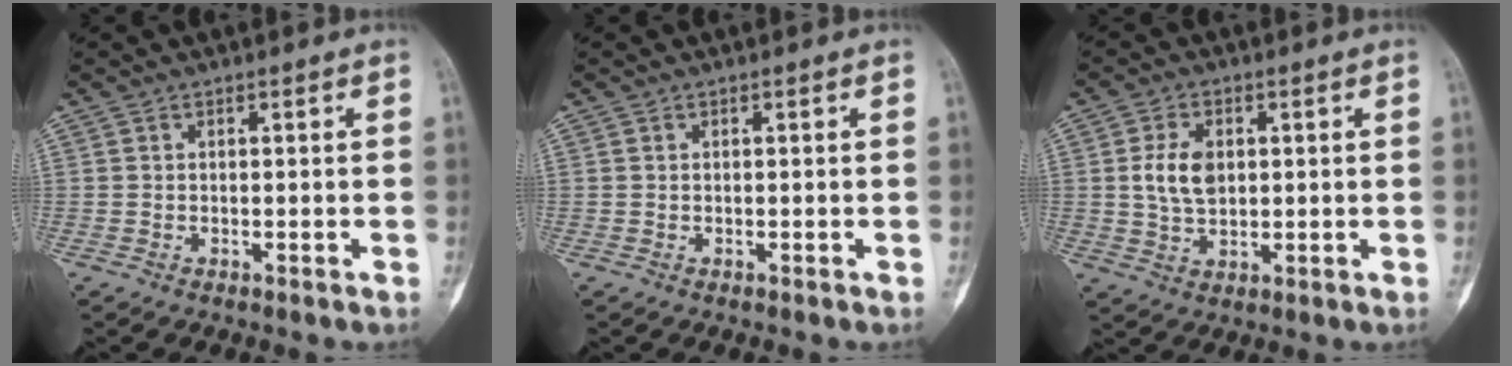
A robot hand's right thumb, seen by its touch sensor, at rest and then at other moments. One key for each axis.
{"total": 0.0}
{"total": 7.0, "fx": 1.1, "fy": 4.6, "fz": 5.2, "tx": -0.091, "ty": -0.004, "tz": 0.023}